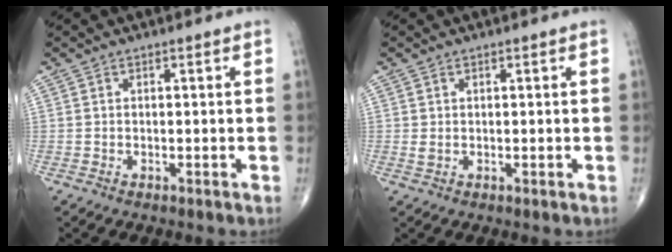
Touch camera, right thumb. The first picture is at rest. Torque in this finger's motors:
{"motor_torque": [0.19, 1.41, -0.08, -0.06, 0.08]}